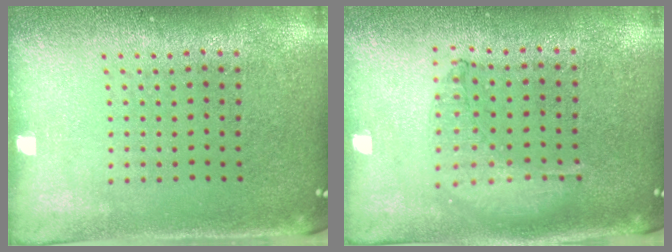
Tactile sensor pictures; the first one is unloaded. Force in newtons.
{"total": 1.0, "press": 1.0, "slide": 0.1}